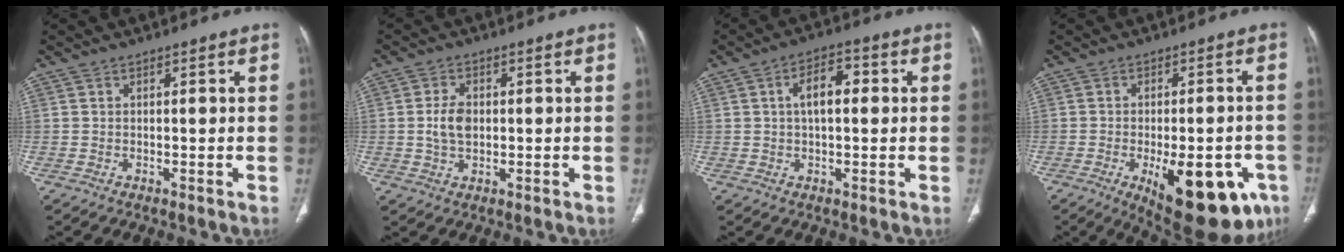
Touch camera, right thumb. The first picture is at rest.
{"total": 4.9, "force": [0.1, 3.2, 3.7], "torque": [-0.071, 0.004, 0.003]}
{"total": 6.8, "force": [1.1, 3.4, 5.8], "torque": [-0.089, 0.018, 0.013]}
{"total": 19.7, "force": [-8.0, 8.6, 15.9], "torque": [-0.152, 0.007, -0.091]}